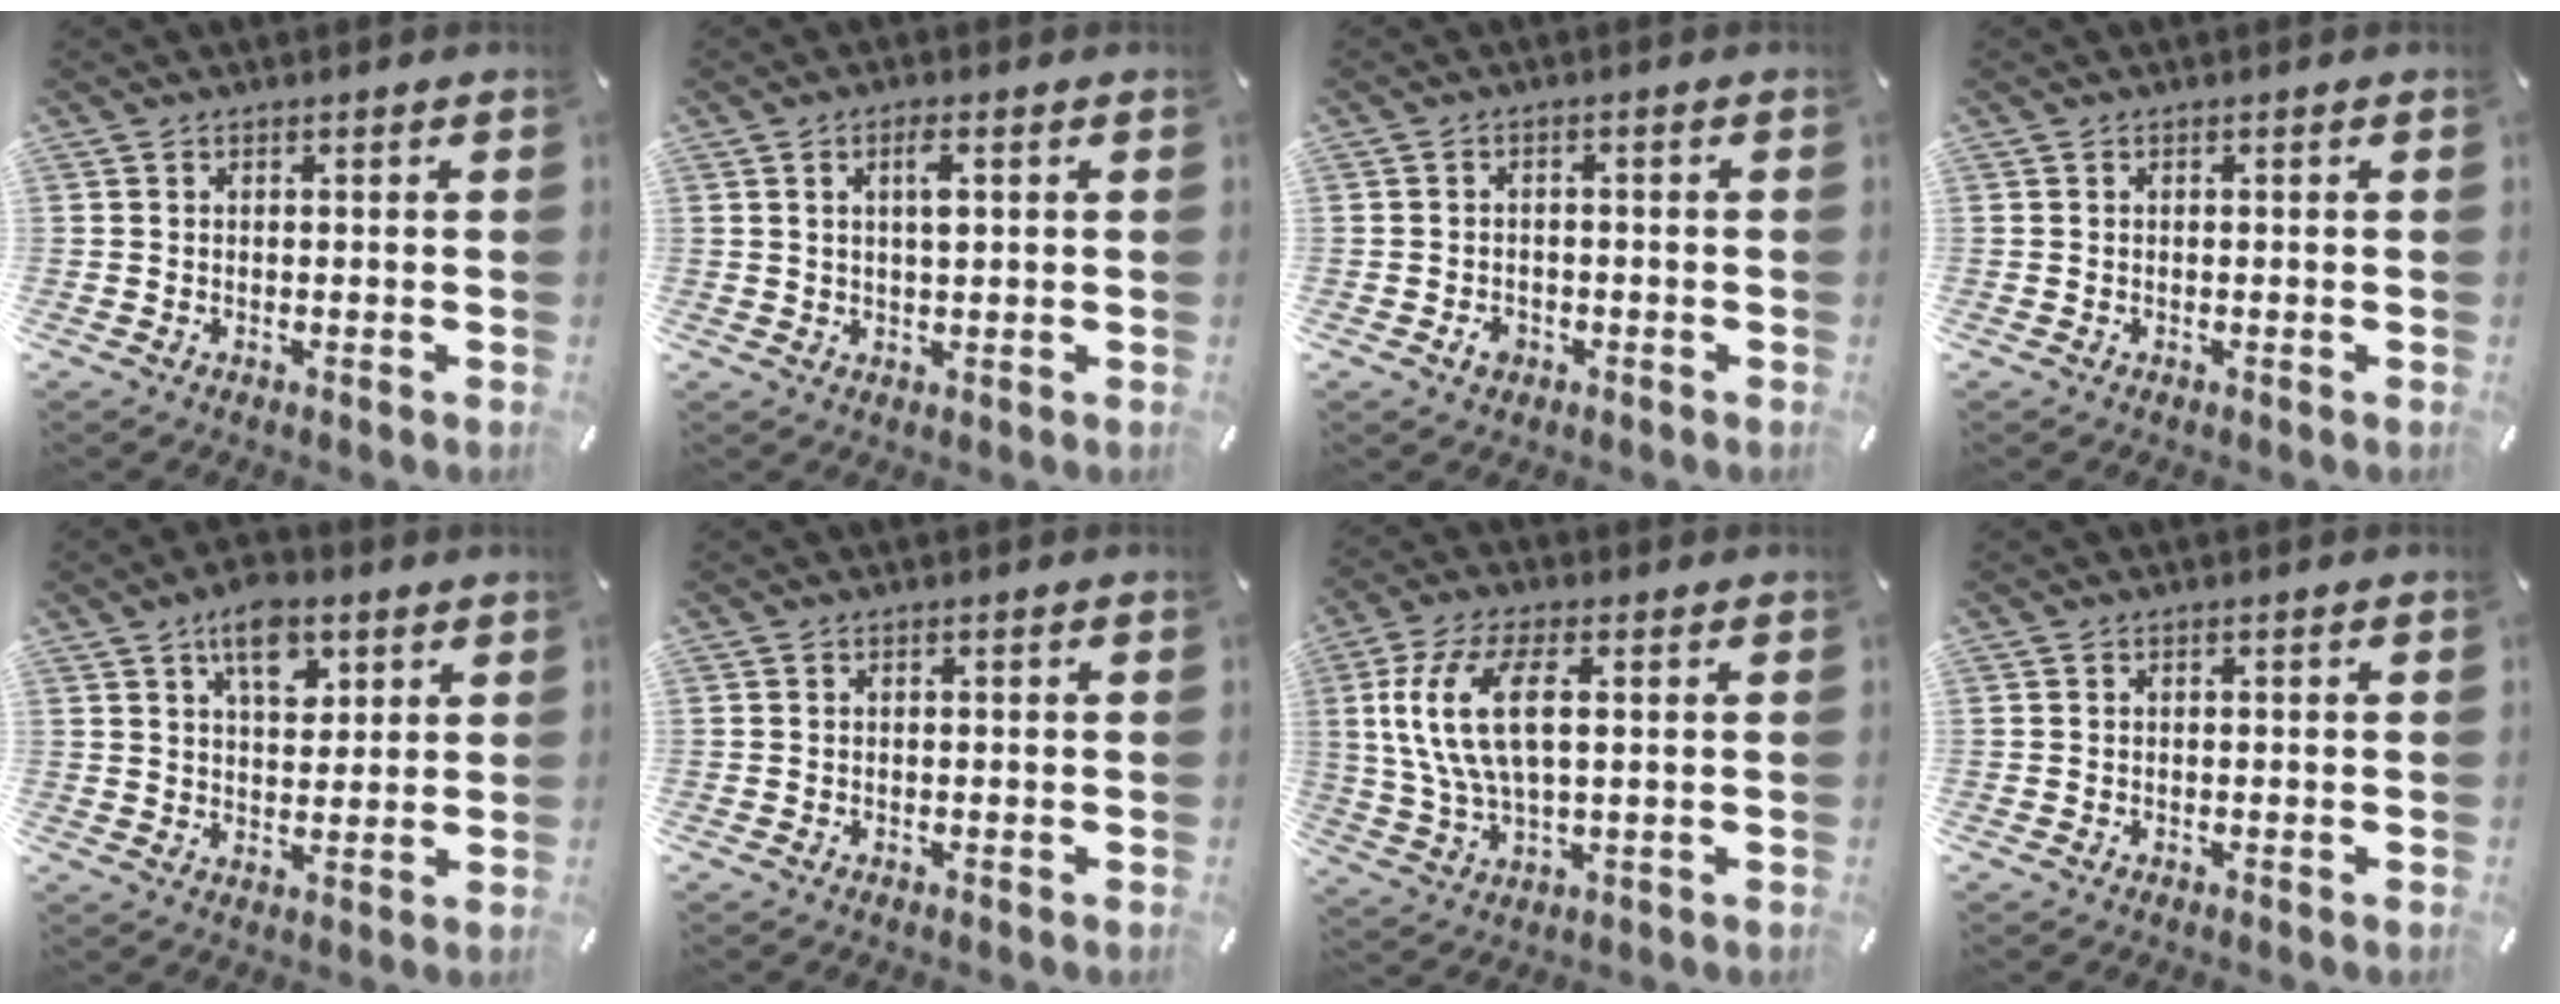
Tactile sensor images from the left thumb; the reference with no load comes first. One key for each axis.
{"total": 3.8, "fx": 1.2, "fy": 1.1, "fz": 3.4, "tx": -0.065, "ty": 0.003, "tz": 0.016}
{"total": 3.0, "fx": -1.4, "fy": 2.3, "fz": 1.4, "tx": -0.025, "ty": 0.007, "tz": -0.027}
{"total": 0.0}
{"total": 9.5, "fx": 4.9, "fy": 5.6, "fz": 5.9, "tx": -0.082, "ty": -0.015, "tz": 0.083}
{"total": 0.0}
{"total": 13.5, "fx": 3.3, "fy": 6.1, "fz": 11.6, "tx": -0.259, "ty": -0.002, "tz": 0.054}
{"total": 0.0}